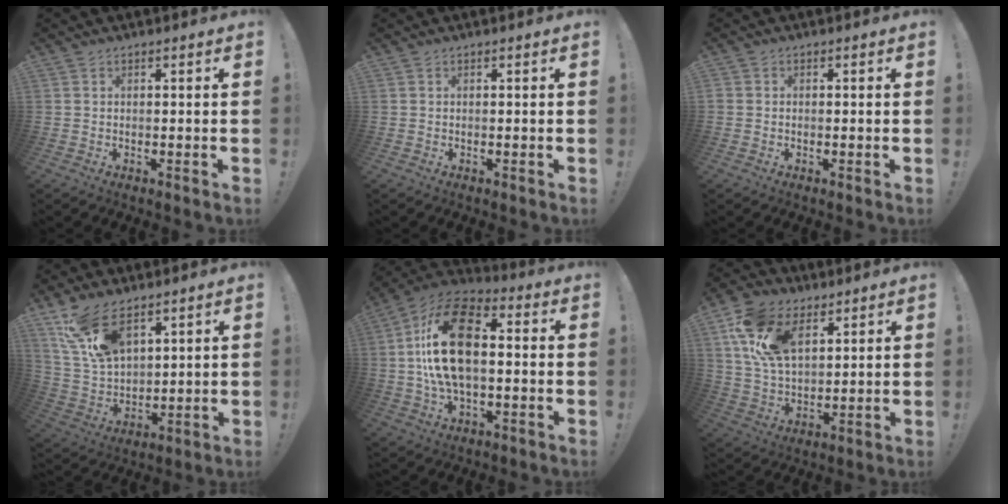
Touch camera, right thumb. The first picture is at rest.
{"total": 0.0}
{"total": 0.8, "force": [-0.2, 0.7, 0.2], "torque": [-0.003, 0.003, -0.004]}
{"total": 14.5, "force": [9.4, 7.3, 8.3], "torque": [-0.174, -0.043, 0.181]}
{"total": 20.9, "force": [1.8, 12.1, 17.0], "torque": [-0.313, 0.012, 0.029]}
{"total": 17.4, "force": [8.7, 10.7, 10.6], "torque": [-0.216, -0.025, 0.165]}